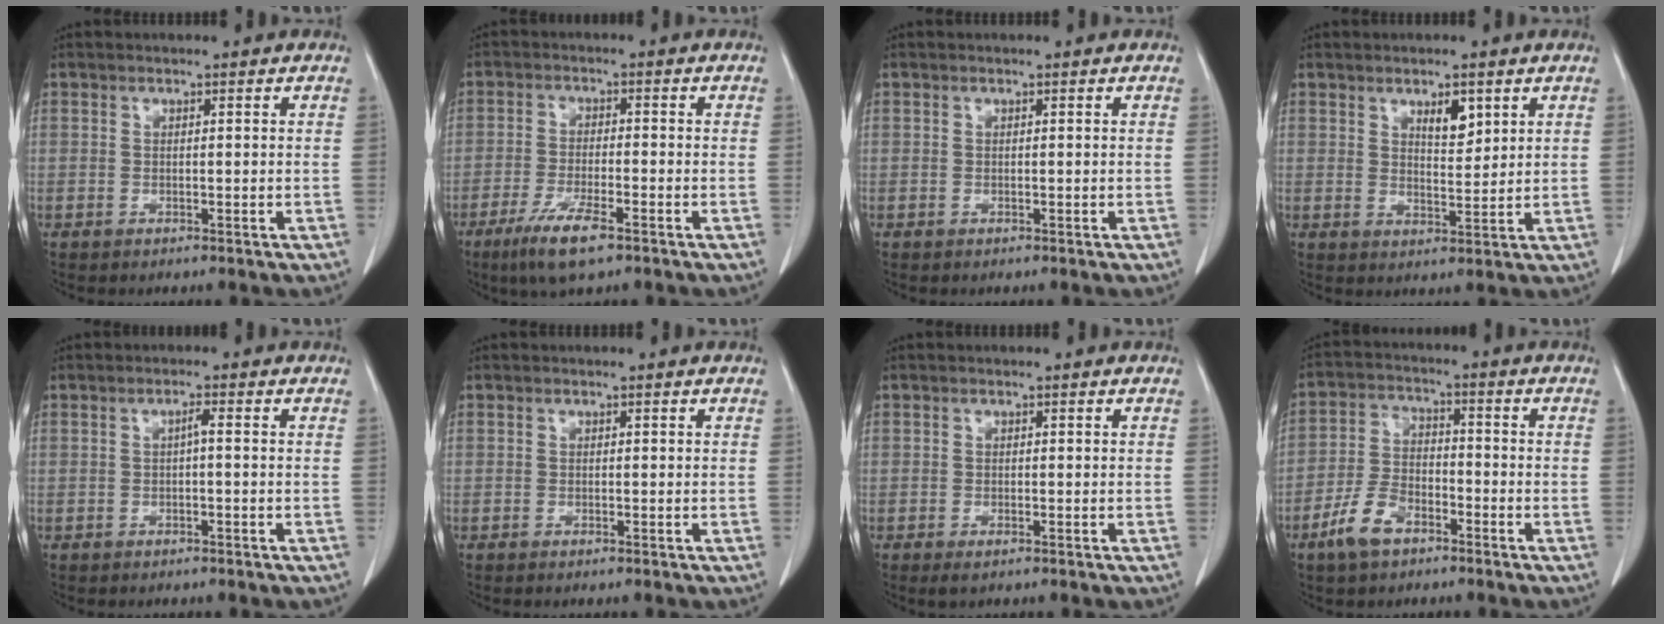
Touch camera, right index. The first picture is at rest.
{"total": 7.2, "force": [-4.6, 1.0, 5.4], "torque": [-0.111, -0.015, -0.080]}
{"total": 0.0}
{"total": 4.0, "force": [2.2, 1.5, 3.0], "torque": [-0.049, -0.005, 0.039]}
{"total": 1.1, "force": [-0.1, 0.1, 1.1], "torque": [-0.019, 0.004, -0.002]}
{"total": 0.0}
{"total": 1.3, "force": [-0.8, 0.4, 0.9], "torque": [-0.015, -0.002, -0.009]}
{"total": 7.4, "force": [-4.6, 3.9, 4.4], "torque": [-0.101, 0.006, -0.088]}